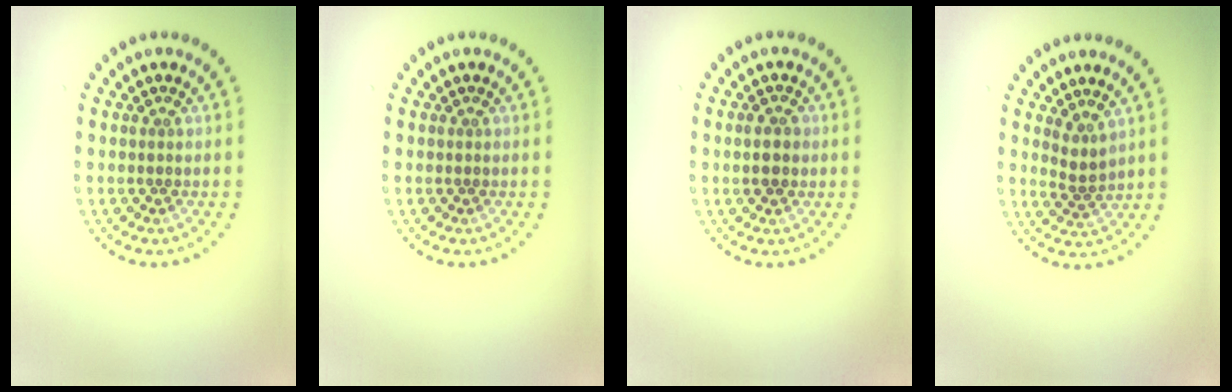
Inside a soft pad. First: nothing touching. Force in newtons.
{"total": 0.0}
{"total": 2.3, "press": 2.3, "slide": 0.0}
{"total": 1.8, "press": 1.1, "slide": 1.4}